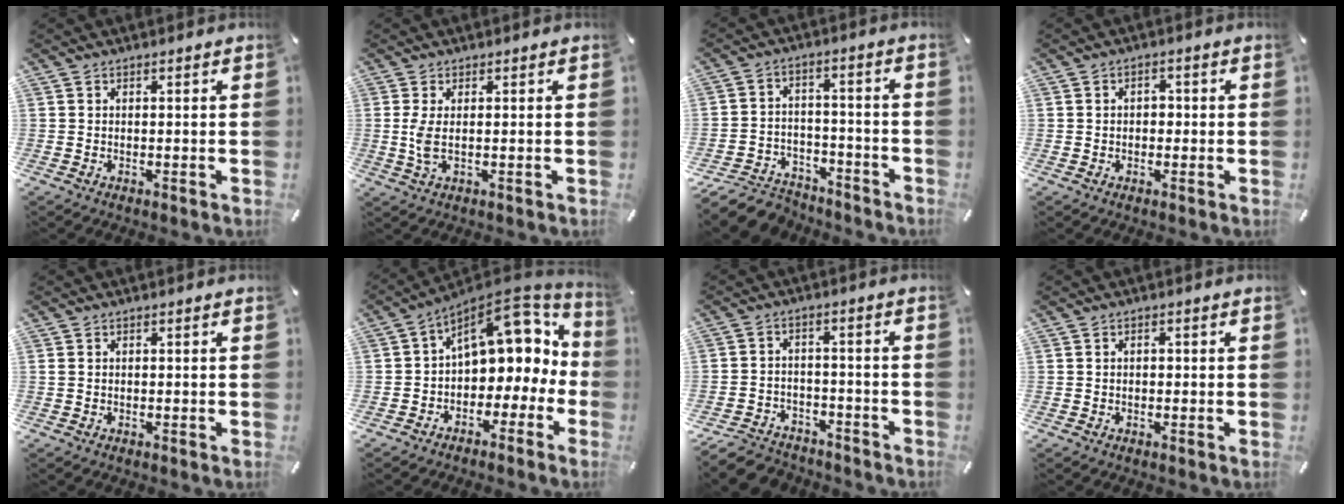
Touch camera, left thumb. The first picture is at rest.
{"total": 4.7, "force": [0.2, 1.4, 4.5], "torque": [-0.096, -0.005, 0.002]}
{"total": 8.9, "force": [-7.3, 4.7, 2.3], "torque": [-0.033, 0.043, -0.134]}
{"total": 2.2, "force": [-0.2, 1.6, 1.5], "torque": [-0.023, 0.004, -0.009]}
{"total": 0.7, "force": [0.1, 0.5, 0.5], "torque": [-0.010, 0.004, -0.001]}
{"total": 15.4, "force": [5.9, 10.1, 10.0], "torque": [-0.134, -0.043, 0.104]}
{"total": 6.1, "force": [-5.0, 3.3, 1.4], "torque": [-0.031, 0.021, -0.097]}
{"total": 1.1, "force": [0.0, 0.7, 0.9], "torque": [-0.017, 0.005, -0.002]}